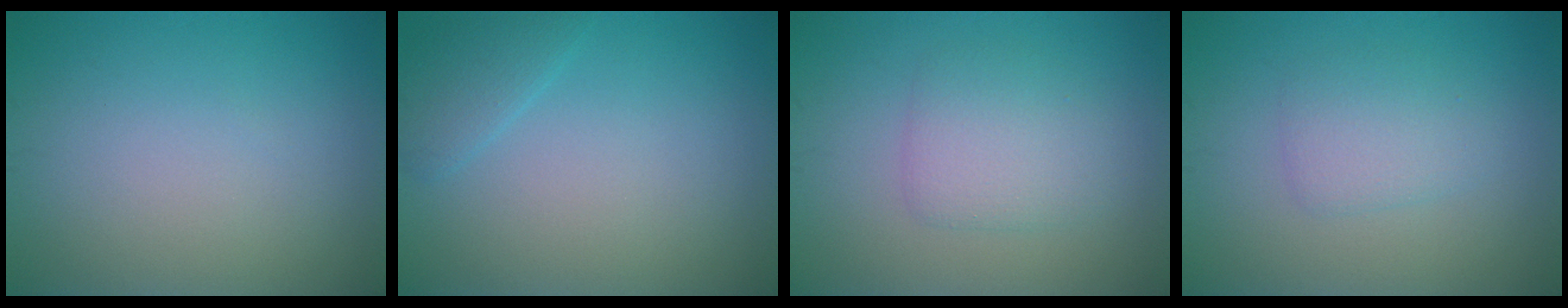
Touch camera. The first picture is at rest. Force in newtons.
{"total": 1.7, "press": 1.7, "slide": 0.1}
{"total": 3.0, "press": 3.0, "slide": 0.0}
{"total": 2.3, "press": 2.3, "slide": 0.0}